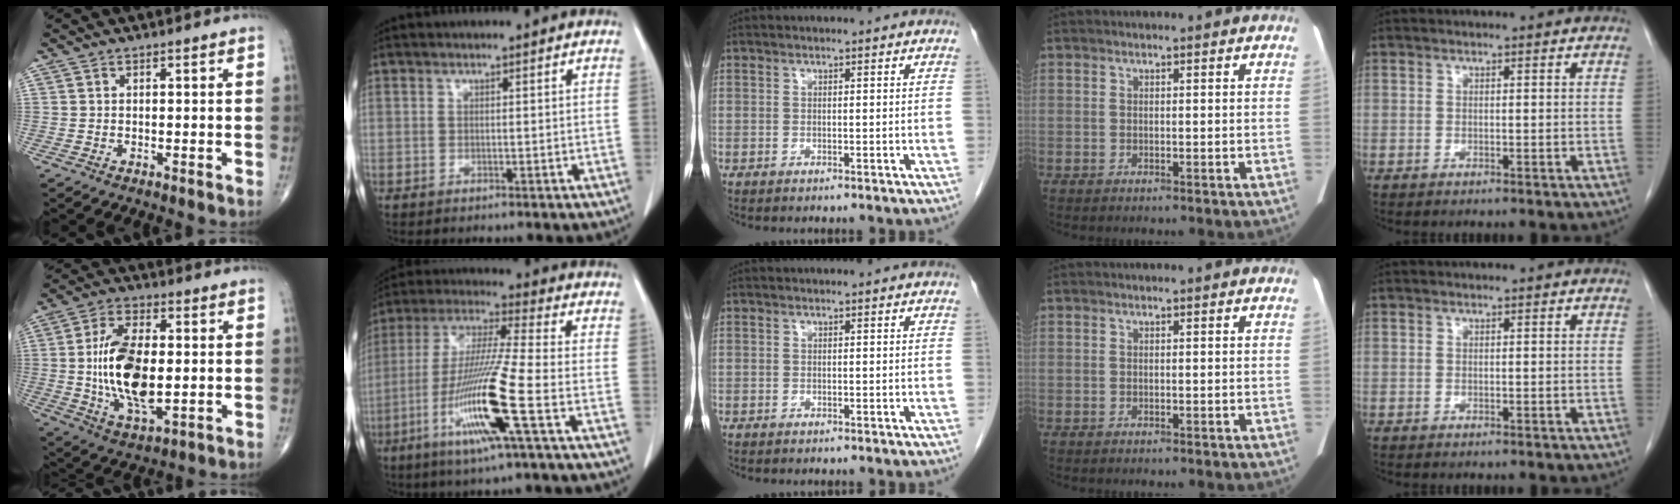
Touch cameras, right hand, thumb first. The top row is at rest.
{"thumb": {"total": 16.2, "force": [-0.3, 7.8, 14.2], "torque": [-0.263, -0.007, -0.002]}, "index": {"total": 15.0, "force": [-5.6, -0.9, 13.9], "torque": [-0.285, -0.021, -0.111]}}